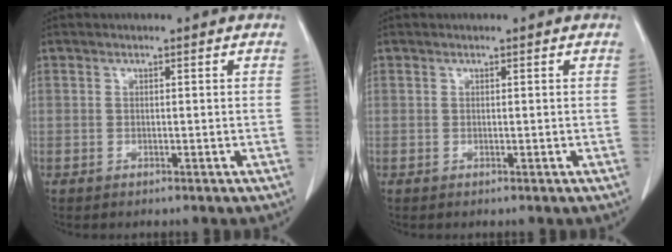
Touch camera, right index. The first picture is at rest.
{"total": 0.0}